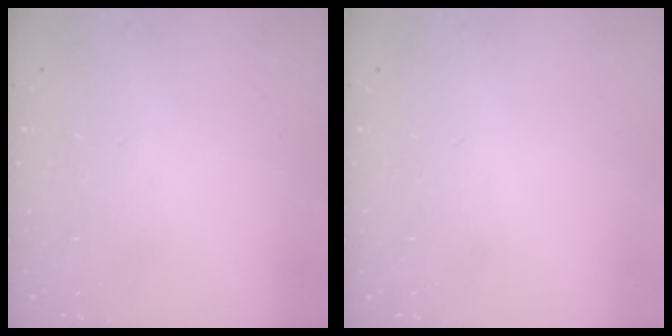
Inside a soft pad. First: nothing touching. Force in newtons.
{"total": 0.0}